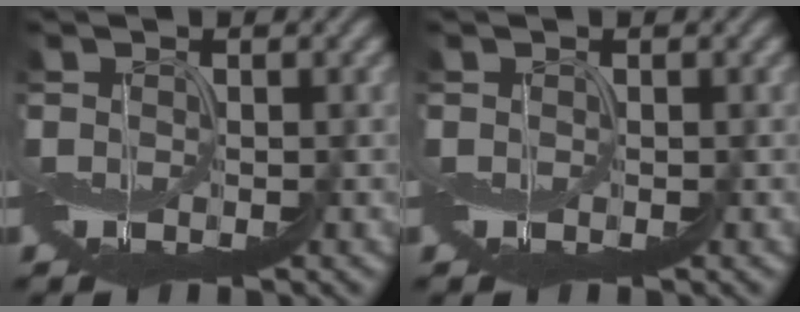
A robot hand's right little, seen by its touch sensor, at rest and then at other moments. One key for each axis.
{"total": 0.0}